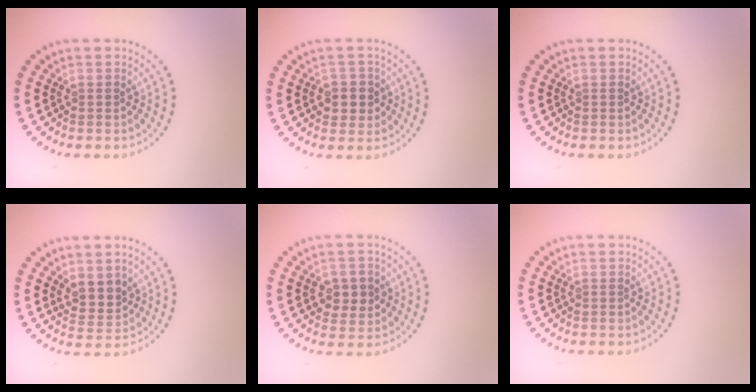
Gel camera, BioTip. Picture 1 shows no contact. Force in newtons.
{"total": 2.4, "press": 2.3, "slide": 0.9}
{"total": 0.0}
{"total": 2.5, "press": 2.3, "slide": 1.1}
{"total": 2.7, "press": 2.7, "slide": 0.5}
{"total": 0.0}